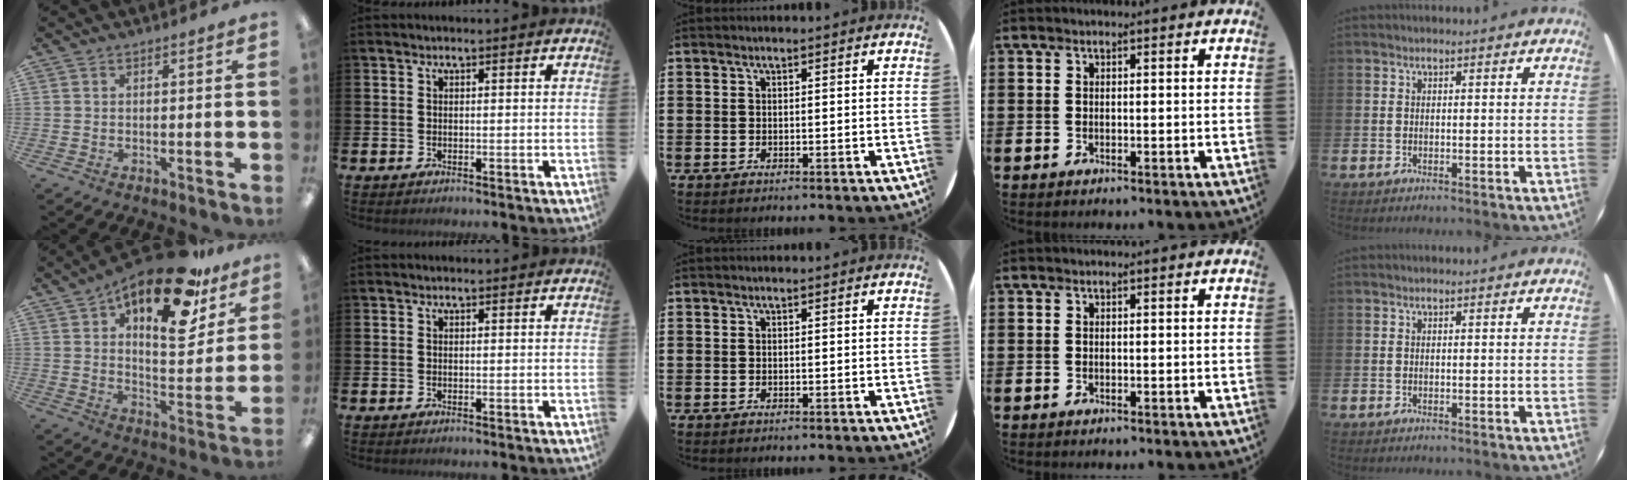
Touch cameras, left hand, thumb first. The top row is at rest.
{"thumb": {"total": 21.9, "force": [13.5, 9.0, 14.7], "torque": [-0.209, -0.078, 0.220]}}